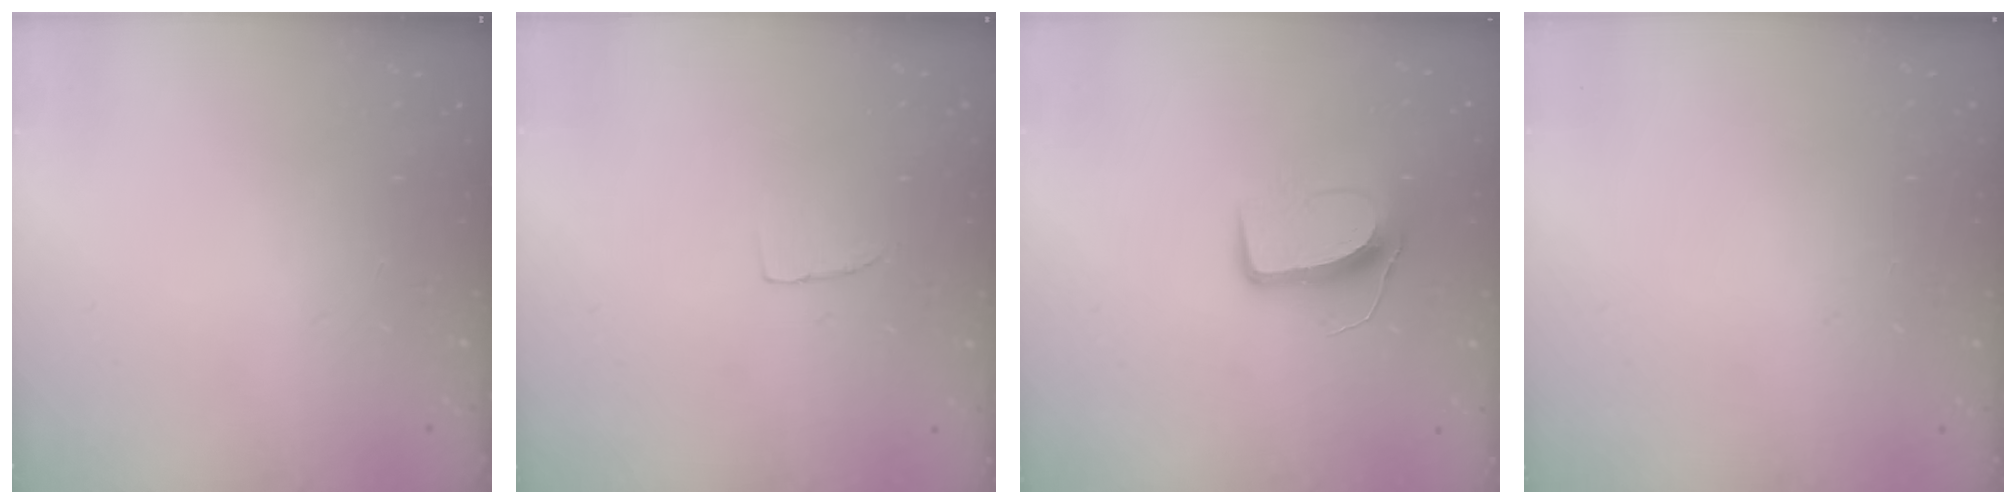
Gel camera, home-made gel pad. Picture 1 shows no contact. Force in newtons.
{"total": 2.7, "press": 2.7, "slide": 0.2}
{"total": 10.4, "press": 10.4, "slide": 0.4}
{"total": 0.0}